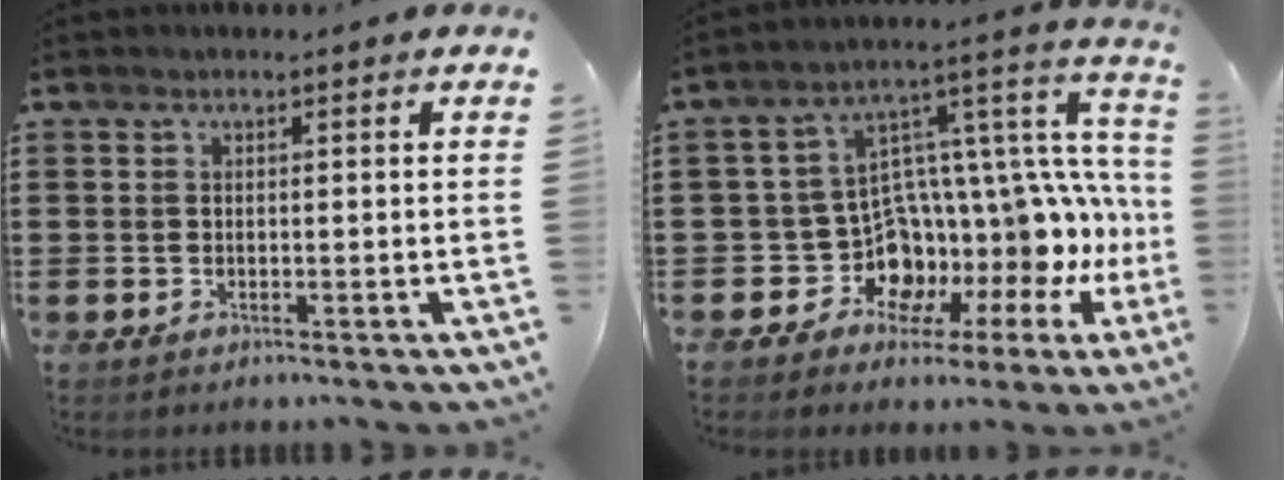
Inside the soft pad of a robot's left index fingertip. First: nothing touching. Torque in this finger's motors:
{"motor_torque": [1.34, 0.42, 0.78, 0.08]}